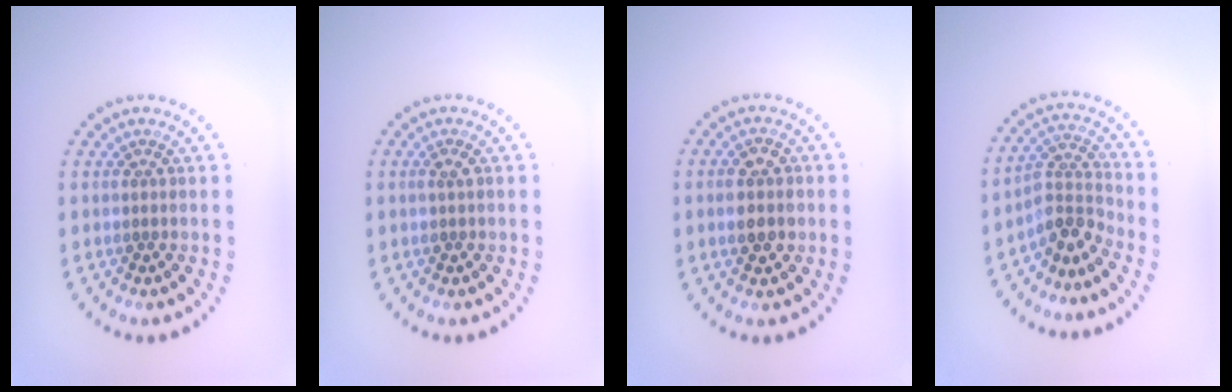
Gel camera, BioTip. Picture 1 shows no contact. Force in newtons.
{"total": 0.8, "press": 0.8, "slide": 0.1}
{"total": 2.7, "press": 2.7, "slide": 0.1}
{"total": 3.3, "press": 2.3, "slide": 2.4}